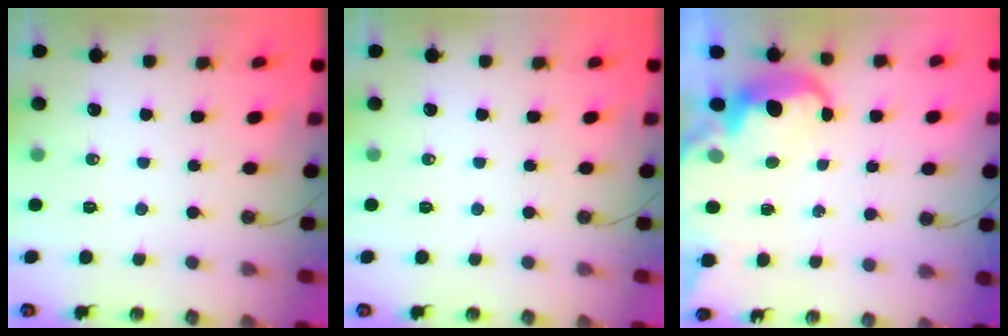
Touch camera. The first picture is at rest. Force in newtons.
{"total": 0.0}
{"total": 5.0, "press": 5.0, "slide": 0.7}